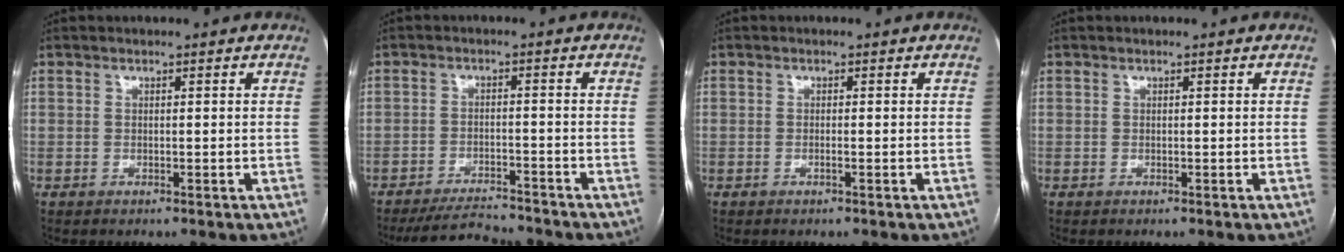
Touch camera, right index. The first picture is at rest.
{"total": 7.2, "force": [-7.0, 1.0, 1.6], "torque": [-0.024, -0.010, -0.114]}
{"total": 0.6, "force": [-0.3, 0.0, 0.6], "torque": [-0.012, 0.000, -0.004]}
{"total": 0.0}